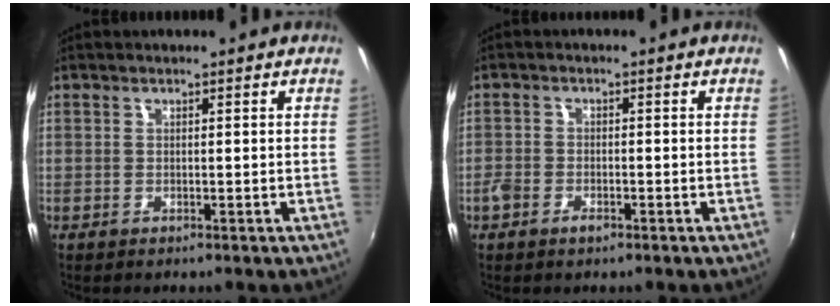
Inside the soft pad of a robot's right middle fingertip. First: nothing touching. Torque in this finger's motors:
{"motor_torque": [0.38, -0.37, 0.05, 0.04]}